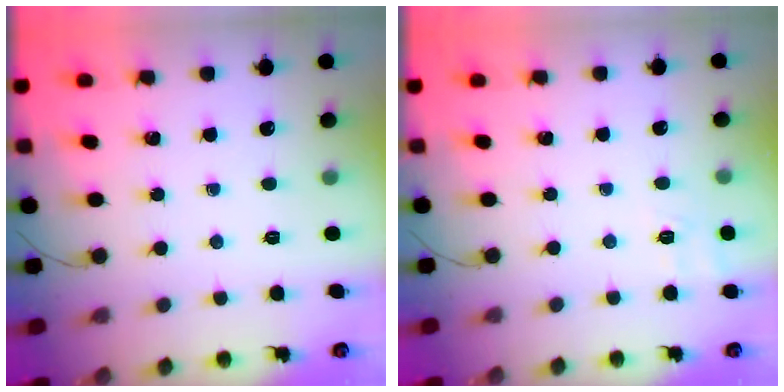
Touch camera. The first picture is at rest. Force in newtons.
{"total": 8.4, "press": 8.1, "slide": 2.3}